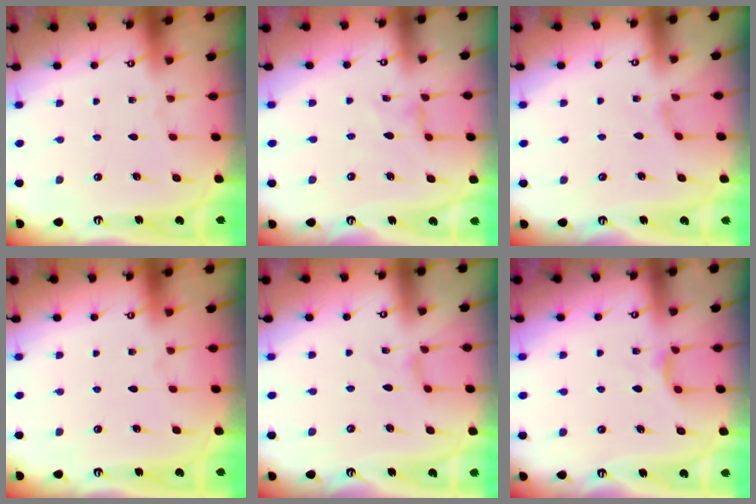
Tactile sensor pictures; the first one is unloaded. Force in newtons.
{"total": 0.0}
{"total": 1.9, "press": 1.8, "slide": 0.5}
{"total": 0.0}
{"total": 0.0}
{"total": 5.2, "press": 5.2, "slide": 0.6}